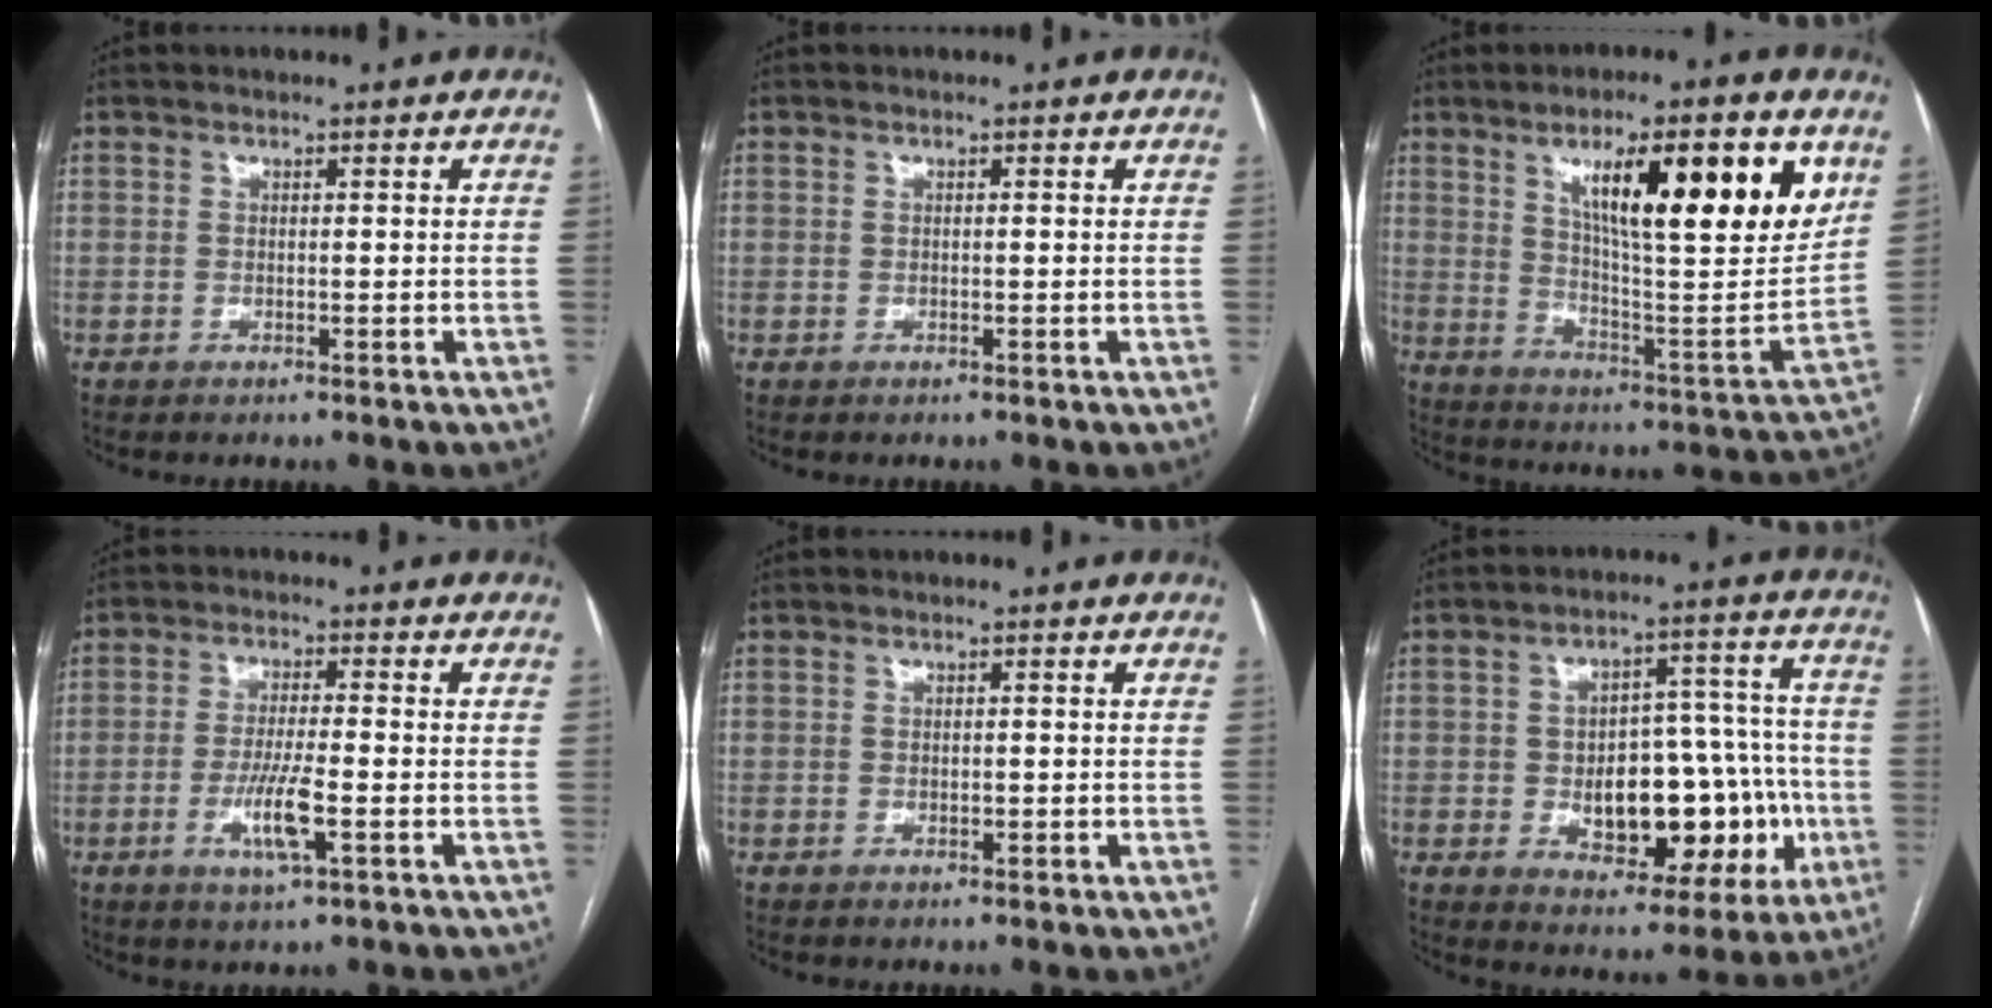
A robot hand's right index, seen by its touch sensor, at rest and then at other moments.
{"total": 0.0}
{"total": 21.5, "force": [10.1, 3.6, 18.7], "torque": [-0.273, -0.001, 0.161]}
{"total": 6.5, "force": [-2.2, 0.5, 6.1], "torque": [-0.120, -0.011, -0.039]}
{"total": 0.7, "force": [-0.1, 0.5, 0.5], "torque": [-0.007, 0.000, 0.001]}
{"total": 17.5, "force": [-3.3, 9.1, 14.6], "torque": [-0.190, 0.037, -0.023]}